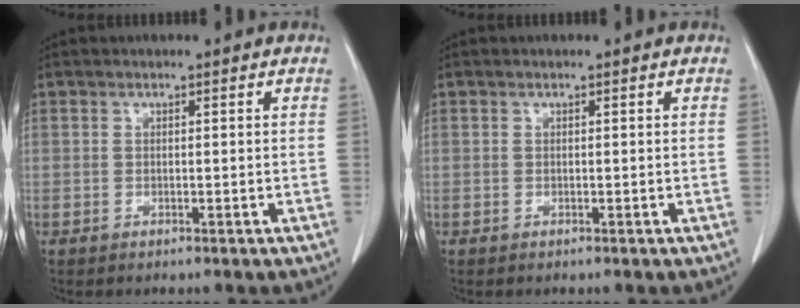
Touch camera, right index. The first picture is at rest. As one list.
[{"total": 0.0}]